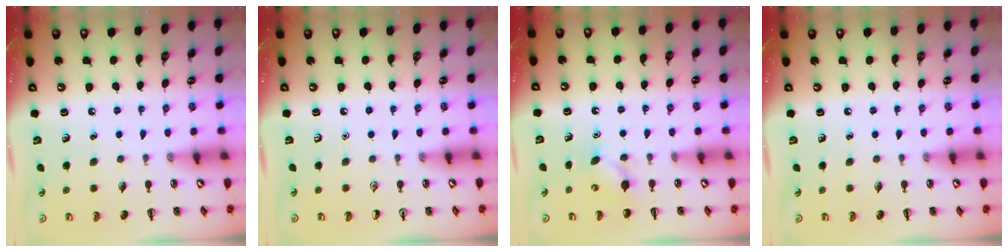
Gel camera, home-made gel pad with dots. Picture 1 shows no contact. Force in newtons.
{"total": 0.0}
{"total": 4.1, "press": 3.9, "slide": 1.0}
{"total": 0.0}